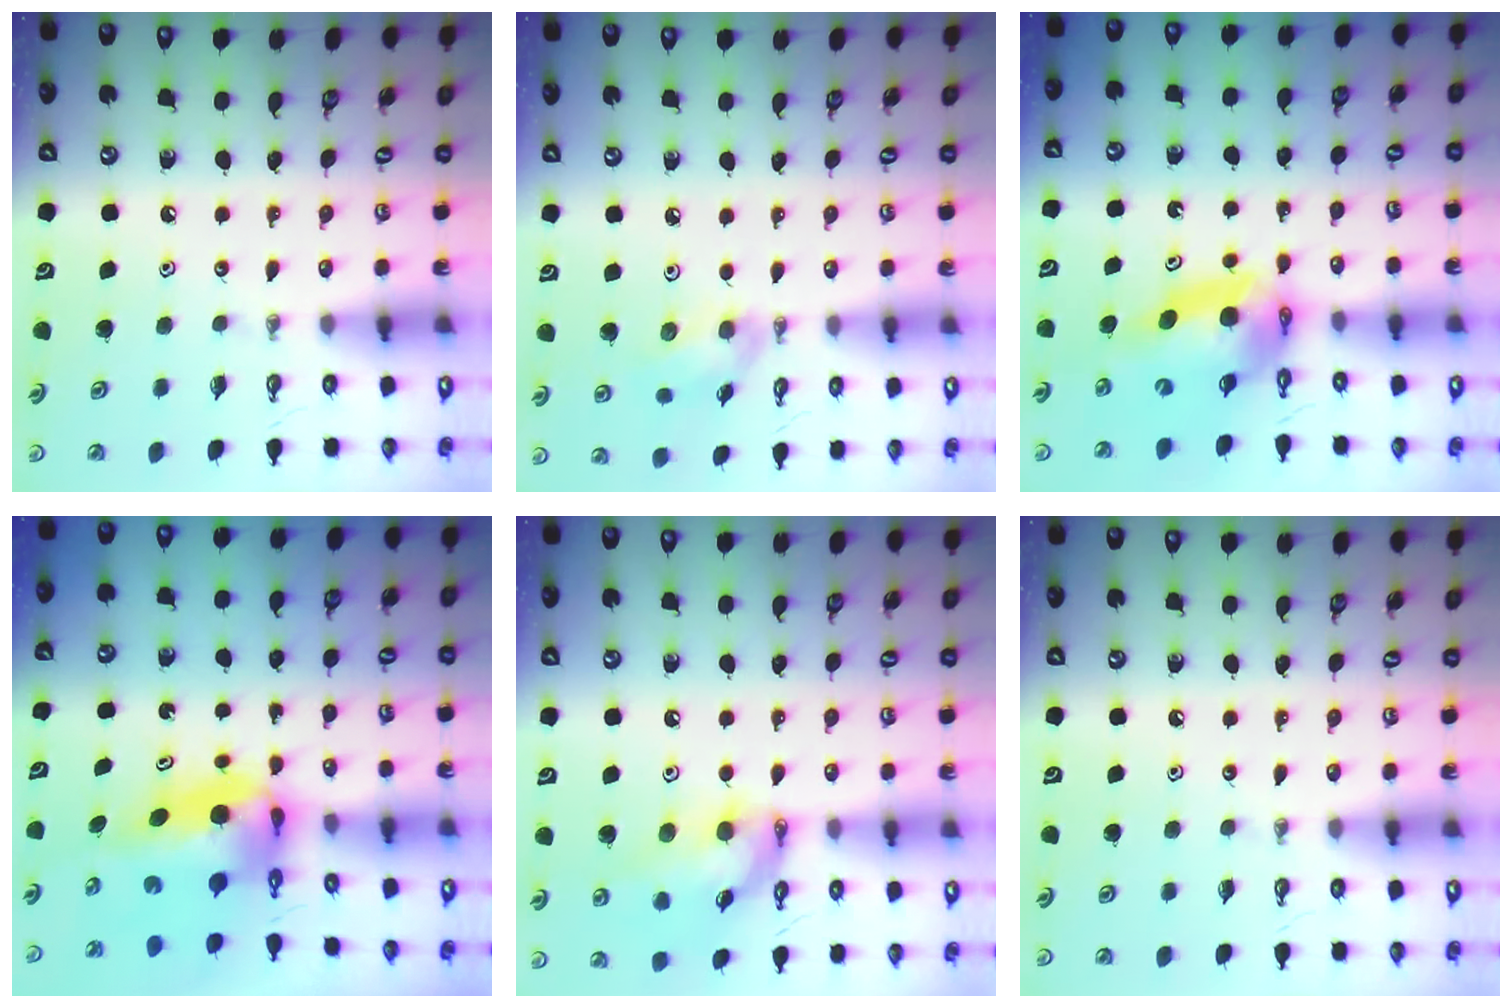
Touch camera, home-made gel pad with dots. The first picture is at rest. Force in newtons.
{"total": 8.9, "press": 8.6, "slide": 2.3}
{"total": 9.8, "press": 9.8, "slide": 1.0}
{"total": 7.3, "press": 6.7, "slide": 2.8}
{"total": 14.4, "press": 14.4, "slide": 0.9}
{"total": 0.0}